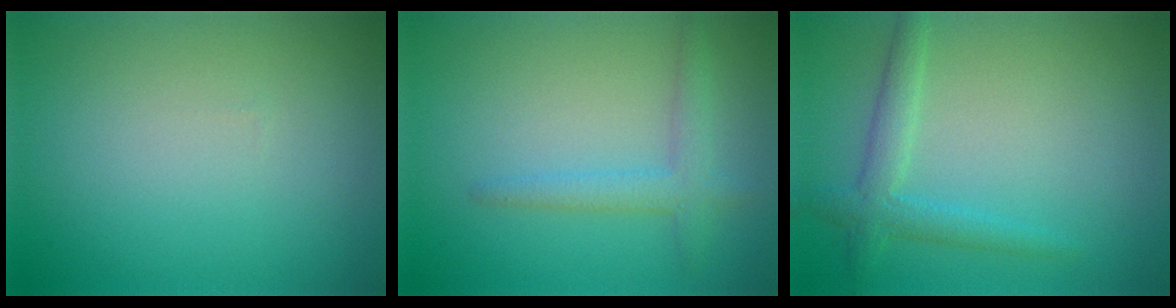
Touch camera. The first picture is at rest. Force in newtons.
{"total": 2.3, "press": 2.3, "slide": 0.2}
{"total": 2.6, "press": 2.6, "slide": 0.1}